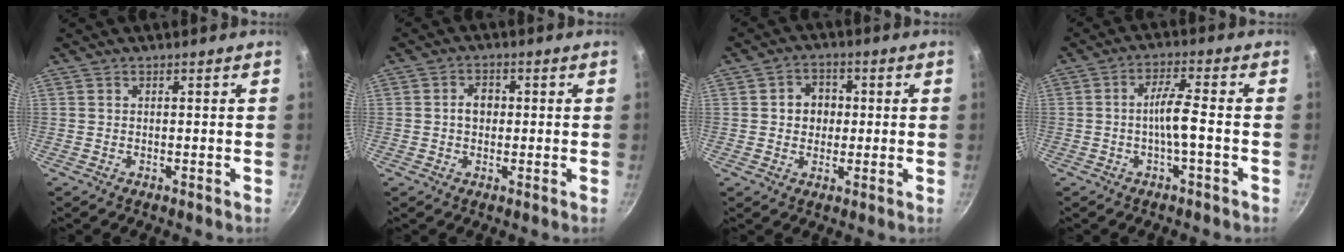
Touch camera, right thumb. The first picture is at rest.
{"total": 3.6, "force": [0.1, 2.8, 2.3], "torque": [-0.016, 0.011, 0.000]}
{"total": 5.6, "force": [0.5, 4.9, 2.7], "torque": [-0.012, 0.006, 0.001]}
{"total": 5.3, "force": [-1.5, 0.8, 5.0], "torque": [-0.103, 0.024, -0.029]}